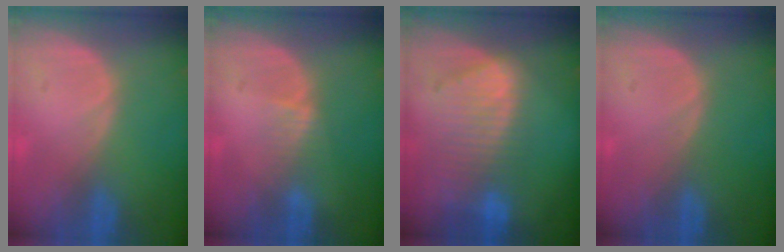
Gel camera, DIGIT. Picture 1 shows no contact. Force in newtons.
{"total": 1.6, "press": 1.6, "slide": 0.3}
{"total": 8.8, "press": 7.9, "slide": 4.0}
{"total": 0.0}